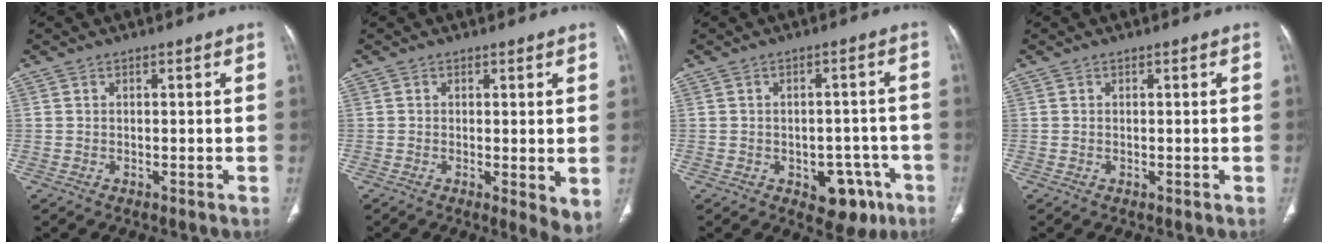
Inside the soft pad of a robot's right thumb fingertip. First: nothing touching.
{"total": 4.4, "force": [-0.2, 1.4, 4.2], "torque": [-0.061, -0.016, -0.006]}
{"total": 8.5, "force": [-4.0, 5.5, 5.1], "torque": [-0.030, 0.027, -0.041]}
{"total": 0.0}